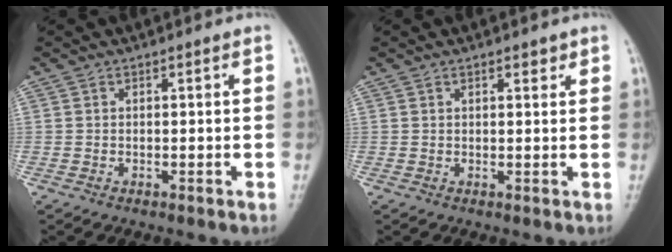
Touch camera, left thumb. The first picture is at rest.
{"total": 1.5, "force": [0.9, 0.6, 1.0], "torque": [-0.004, -0.001, 0.011]}